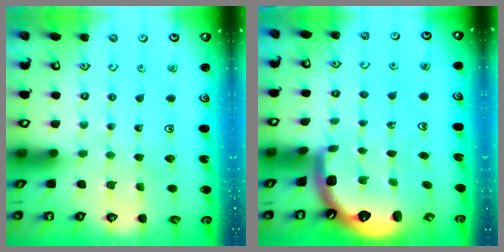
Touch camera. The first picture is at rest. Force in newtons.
{"total": 1.5, "press": 1.3, "slide": 0.6}